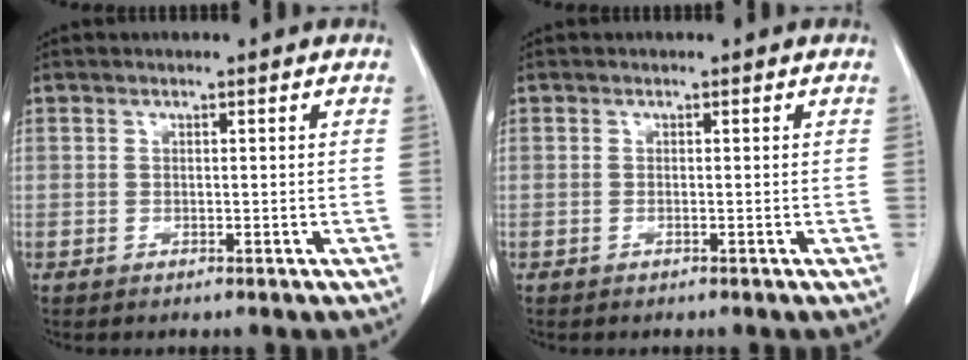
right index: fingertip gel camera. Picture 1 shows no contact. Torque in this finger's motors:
{"motor_torque": [-0.07, 0.05, -0.02, -0.01]}